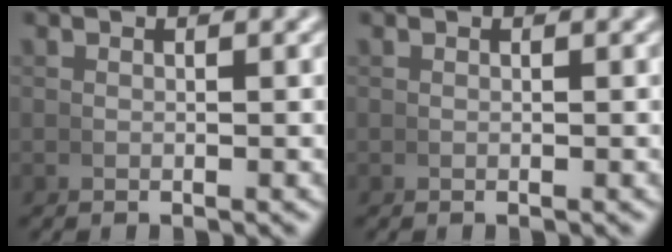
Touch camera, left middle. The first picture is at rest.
{"total": 0.0}